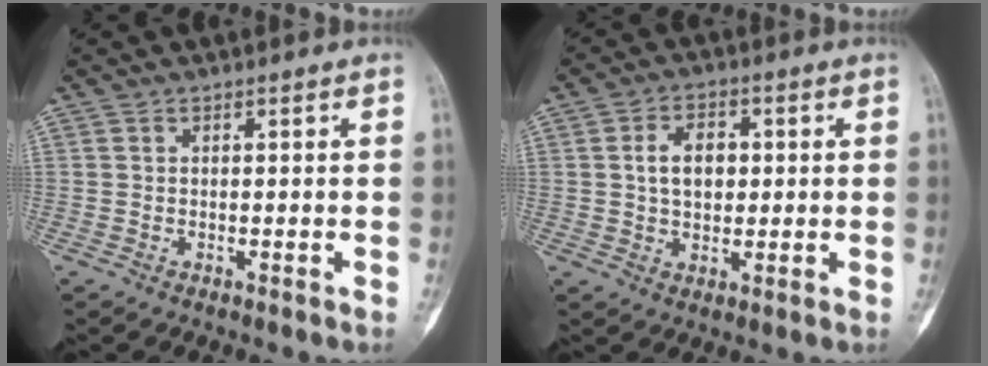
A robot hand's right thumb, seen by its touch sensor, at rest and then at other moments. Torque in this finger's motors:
{"motor_torque": [0.14, 0.13, 0.12, -0.14, 0.19]}